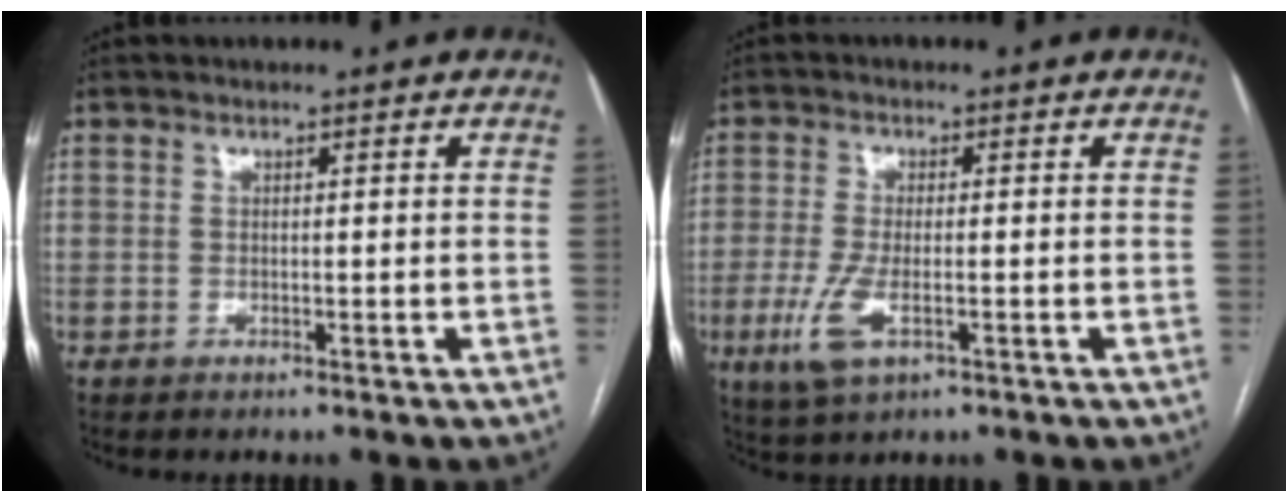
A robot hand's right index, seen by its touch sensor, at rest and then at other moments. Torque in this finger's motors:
{"motor_torque": [0.46, 0.05, 0.20, 0.06]}